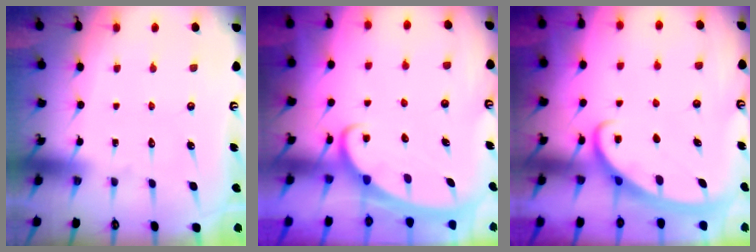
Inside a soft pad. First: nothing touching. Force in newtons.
{"total": 2.2, "press": 2.1, "slide": 0.4}
{"total": 2.6, "press": 2.6, "slide": 0.4}